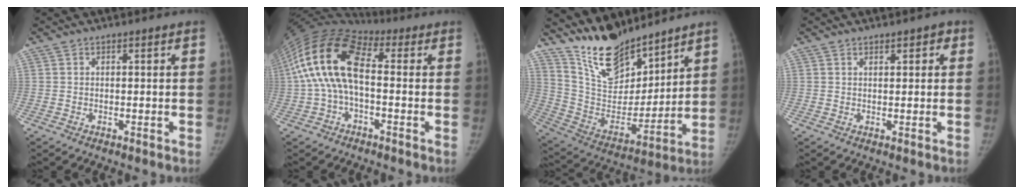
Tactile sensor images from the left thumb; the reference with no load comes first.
{"total": 15.8, "force": [0.5, 8.2, 13.5], "torque": [-0.269, 0.043, -0.002]}
{"total": 17.2, "force": [14.6, 6.3, 6.4], "torque": [-0.072, -0.091, 0.279]}
{"total": 2.1, "force": [1.1, 1.1, 1.5], "torque": [-0.008, -0.002, 0.013]}